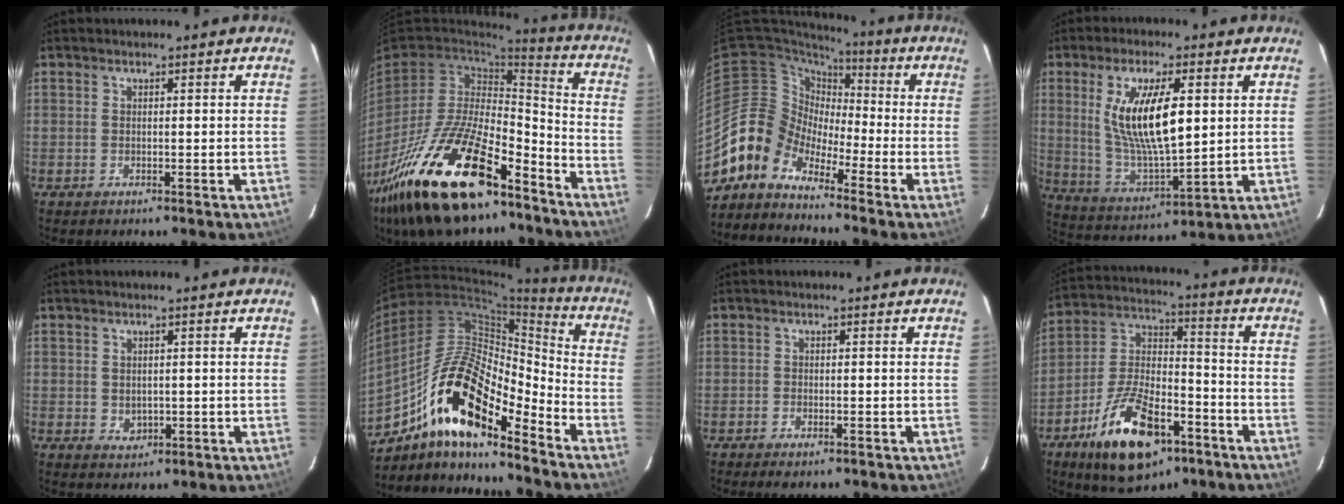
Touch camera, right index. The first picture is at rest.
{"total": 28.2, "force": [-18.3, 11.0, 18.4], "torque": [-0.362, -0.020, -0.305]}
{"total": 8.3, "force": [-5.8, 5.9, 0.1], "torque": [-0.006, 0.039, -0.138]}
{"total": 15.2, "force": [3.3, 5.0, 13.9], "torque": [-0.266, -0.006, 0.074]}
{"total": 2.5, "force": [0.1, 2.2, 1.2], "torque": [-0.020, 0.001, 0.008]}
{"total": 19.5, "force": [-12.4, 6.2, 13.6], "torque": [-0.241, 0.001, -0.238]}
{"total": 2.3, "force": [-1.7, 1.0, 1.2], "torque": [-0.031, -0.005, -0.031]}
{"total": 19.3, "force": [-10.4, 9.0, 13.6], "torque": [-0.263, 0.004, -0.171]}